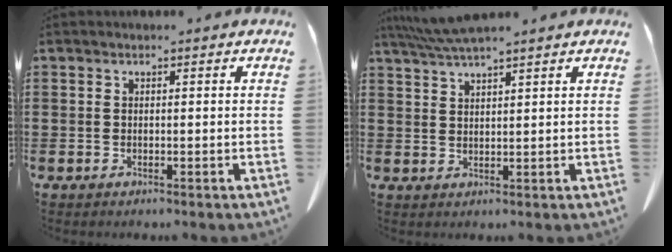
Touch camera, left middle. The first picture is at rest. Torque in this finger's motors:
{"motor_torque": [1.05, -1.09, 0.16, 0.04]}